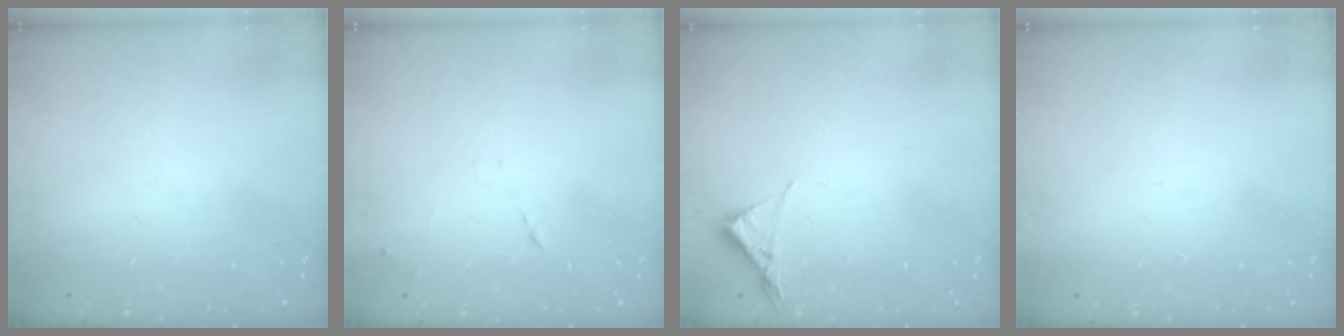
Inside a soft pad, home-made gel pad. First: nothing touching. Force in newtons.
{"total": 6.6, "press": 6.6, "slide": 0.4}
{"total": 3.1, "press": 3.1, "slide": 0.5}
{"total": 1.5, "press": 1.5, "slide": 0.1}